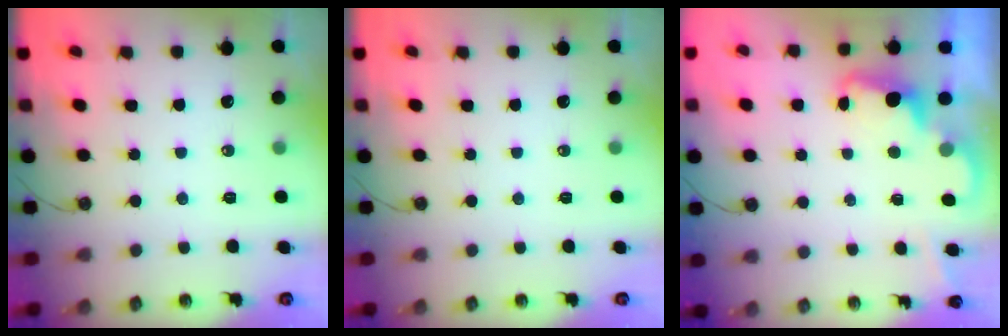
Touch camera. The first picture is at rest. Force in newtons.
{"total": 0.0}
{"total": 2.3, "press": 2.3, "slide": 0.5}